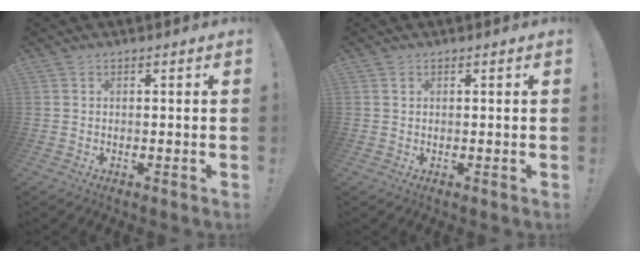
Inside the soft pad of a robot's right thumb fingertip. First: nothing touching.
{"total": 0.8, "force": [0.4, 0.5, 0.4], "torque": [-0.003, 0.000, 0.006]}